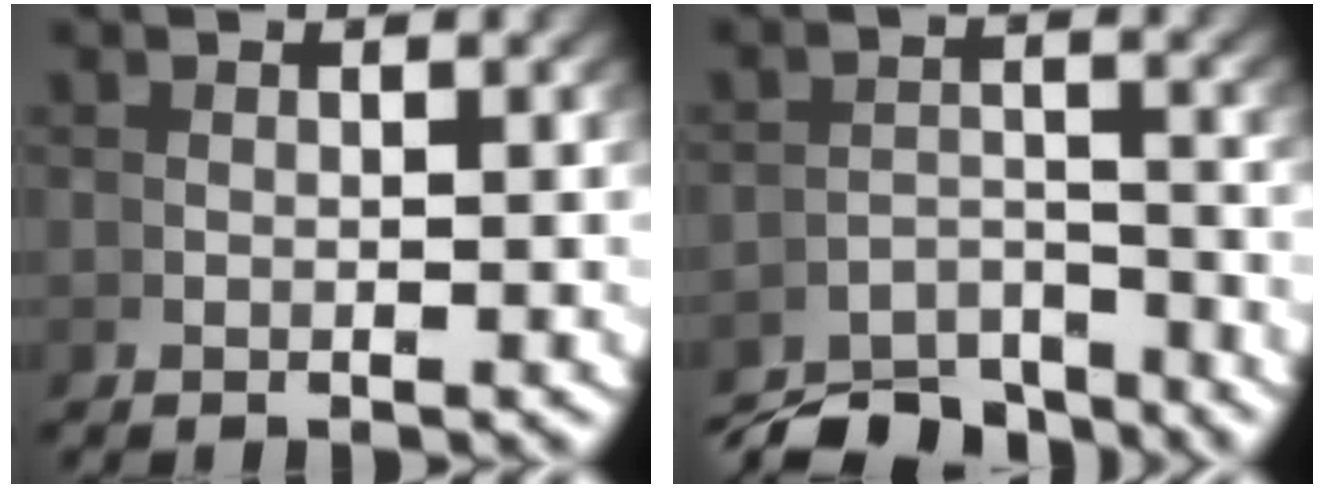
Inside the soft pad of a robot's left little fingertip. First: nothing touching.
{"total": 6.8, "force": [-6.3, 1.5, 2.1], "torque": [-0.005, -0.012, -0.106]}